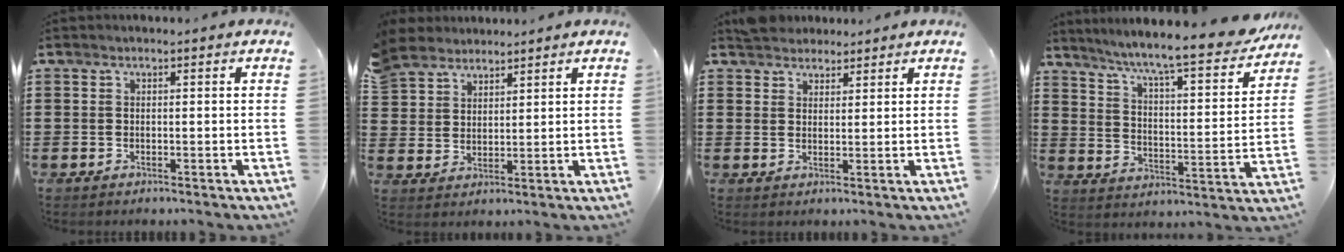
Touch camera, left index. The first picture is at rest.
{"total": 4.8, "force": [4.2, 2.4, -0.2], "torque": [-0.022, -0.009, 0.080]}
{"total": 3.2, "force": [2.9, 1.4, -0.2], "torque": [-0.007, 0.005, 0.058]}
{"total": 8.4, "force": [7.4, -0.5, 4.0], "torque": [-0.100, -0.055, 0.117]}